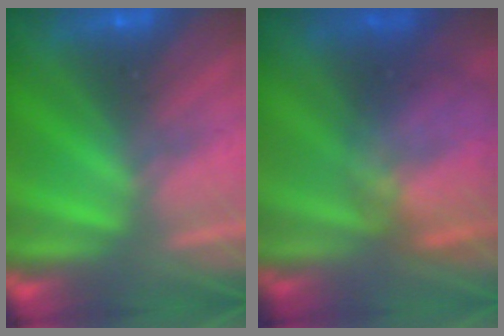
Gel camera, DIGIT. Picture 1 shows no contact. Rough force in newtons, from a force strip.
{"total": 6.1}